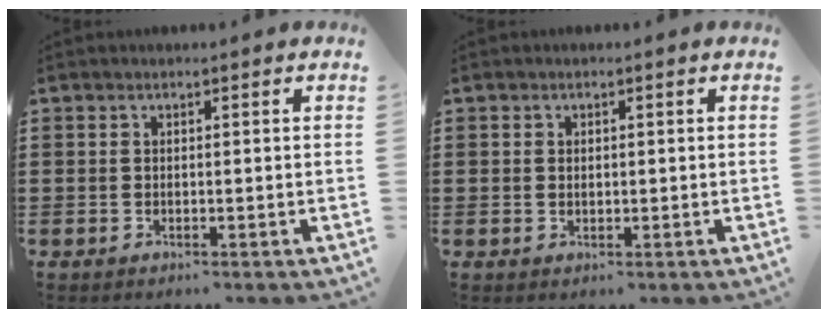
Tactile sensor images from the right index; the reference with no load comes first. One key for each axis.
{"total": 0.8, "fx": 0.2, "fy": 0.5, "fz": 0.6, "tx": -0.013, "ty": 0.002, "tz": 0.003}